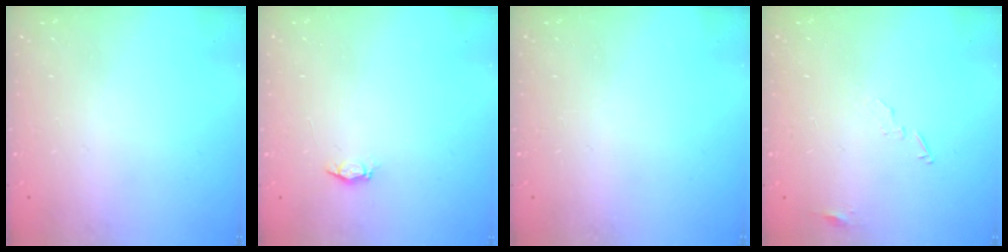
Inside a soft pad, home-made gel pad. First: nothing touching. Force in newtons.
{"total": 2.2, "press": 2.1, "slide": 0.3}
{"total": 0.0}
{"total": 5.4, "press": 5.3, "slide": 0.4}